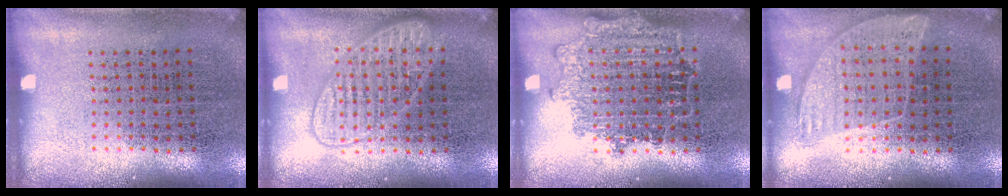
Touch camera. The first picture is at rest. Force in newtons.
{"total": 2.8, "press": 2.7, "slide": 0.4}
{"total": 1.2, "press": 1.2, "slide": 0.3}
{"total": 0.9, "press": 0.8, "slide": 0.4}